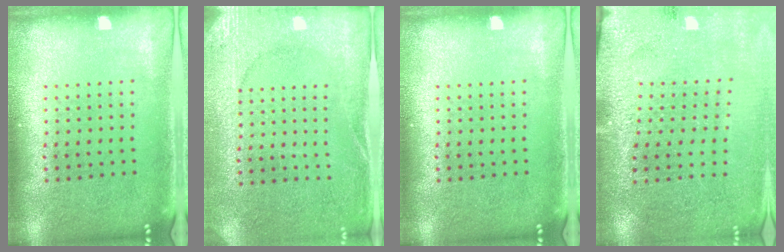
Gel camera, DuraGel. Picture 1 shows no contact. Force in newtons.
{"total": 2.6, "press": 2.5, "slide": 0.4}
{"total": 0.0}
{"total": 2.8, "press": 2.8, "slide": 0.1}